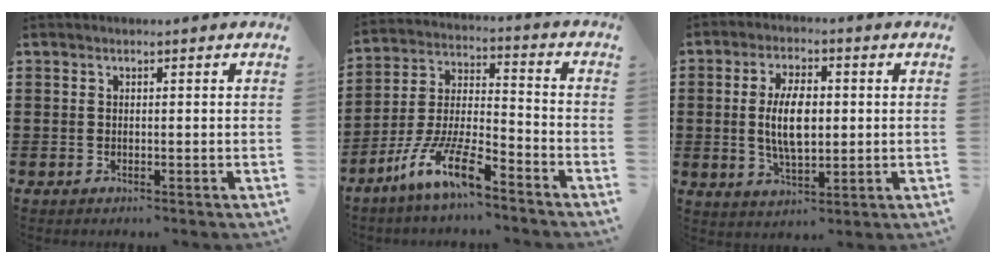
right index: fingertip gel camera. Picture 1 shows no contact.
{"total": 10.6, "force": [-8.0, 1.9, 6.7], "torque": [-0.156, 0.003, -0.159]}
{"total": 7.9, "force": [0.2, 3.5, 7.1], "torque": [-0.139, 0.001, -0.002]}